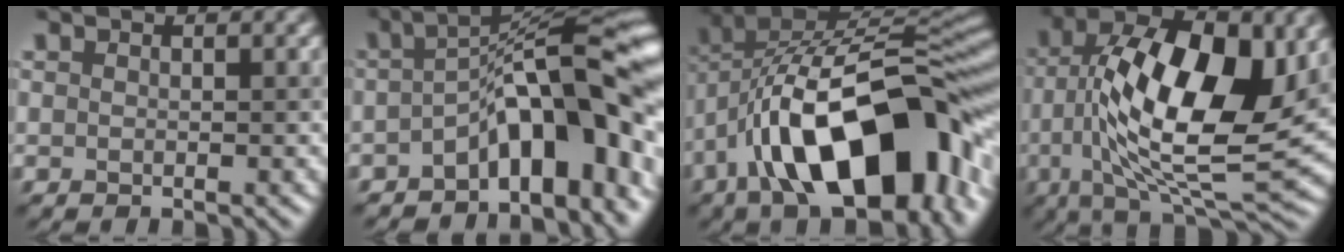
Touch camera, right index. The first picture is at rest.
{"total": 11.2, "force": [-3.2, 4.0, 9.9], "torque": [-0.124, 0.017, -0.063]}
{"total": 17.5, "force": [-5.6, 8.6, 14.2], "torque": [-0.205, 0.013, -0.094]}
{"total": 14.0, "force": [1.4, 6.0, 12.6], "torque": [-0.212, 0.002, 0.020]}